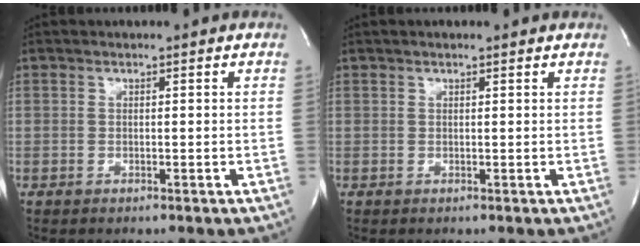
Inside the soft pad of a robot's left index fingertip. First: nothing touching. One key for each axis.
{"total": 1.5, "fx": 1.3, "fy": 0.2, "fz": 0.8, "tx": -0.013, "ty": 0.016, "tz": 0.018}